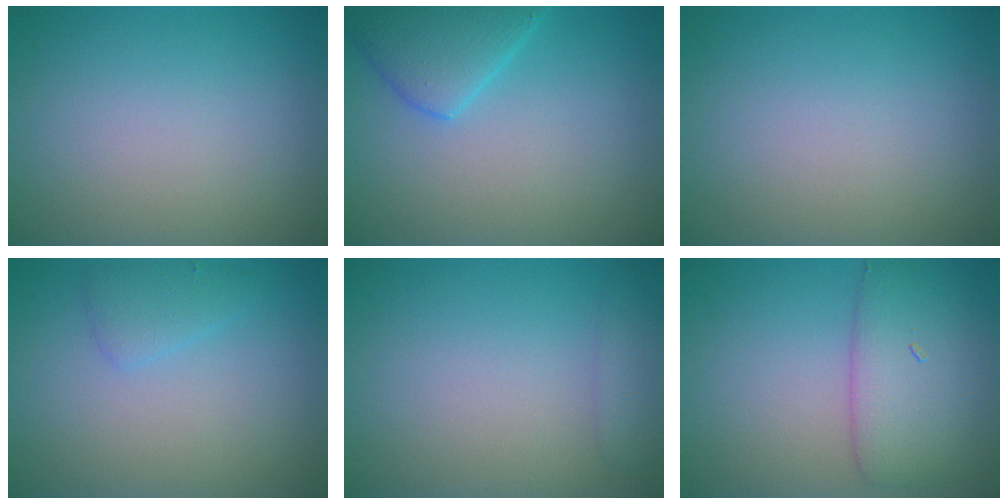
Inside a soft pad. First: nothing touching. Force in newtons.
{"total": 4.1, "press": 4.1, "slide": 0.2}
{"total": 0.0}
{"total": 1.6, "press": 1.6, "slide": 0.1}
{"total": 1.5, "press": 1.5, "slide": 0.1}
{"total": 4.9, "press": 4.9, "slide": 0.2}